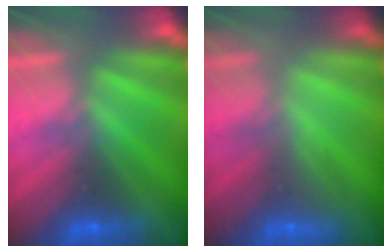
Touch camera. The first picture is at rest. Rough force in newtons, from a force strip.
{"total": 2.2}